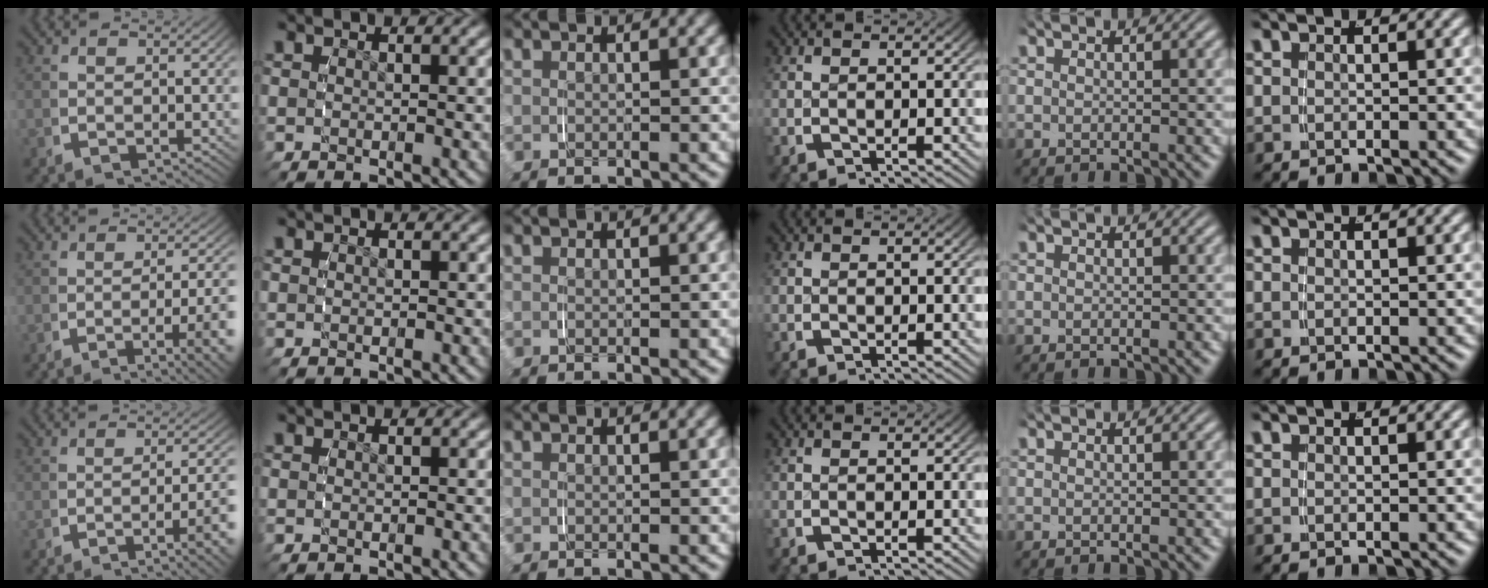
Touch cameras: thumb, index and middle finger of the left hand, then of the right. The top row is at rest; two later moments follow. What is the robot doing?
{"motion": "grasp_and_lifting", "object": "jewelry box"}